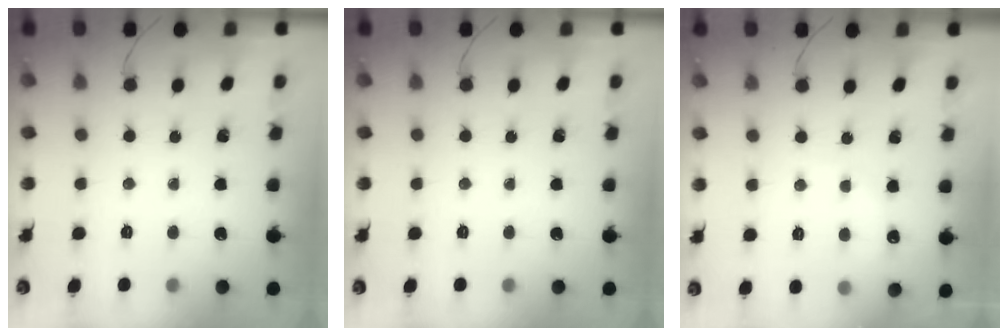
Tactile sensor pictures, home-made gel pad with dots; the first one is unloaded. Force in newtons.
{"total": 0.0}
{"total": 5.6, "press": 5.5, "slide": 1.1}